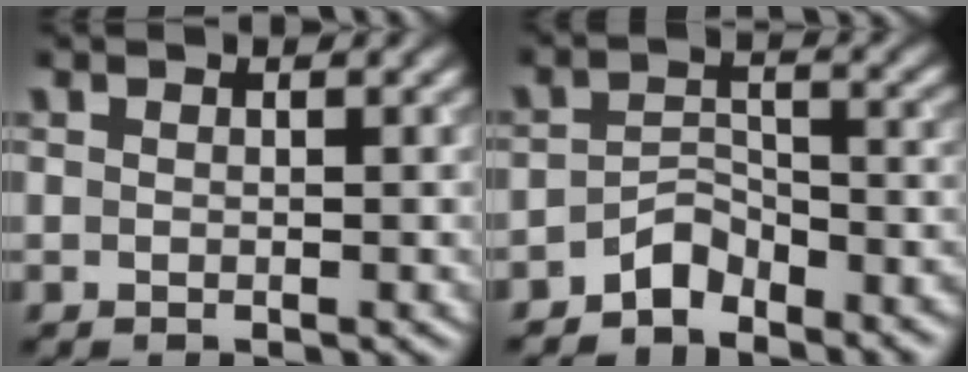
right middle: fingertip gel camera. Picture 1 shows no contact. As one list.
[{"total": 3.9, "force": [-3.1, 1.8, 1.6], "torque": [-0.023, 0.006, -0.060]}]